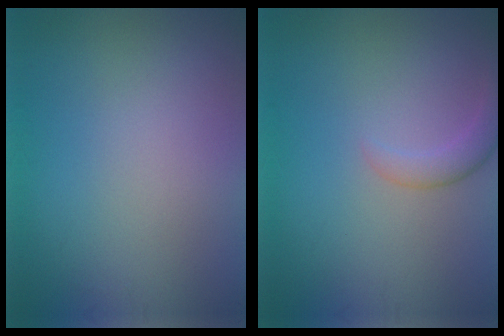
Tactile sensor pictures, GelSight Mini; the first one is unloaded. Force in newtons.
{"total": 2.0, "press": 2.0, "slide": 0.2}